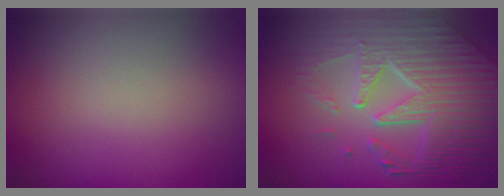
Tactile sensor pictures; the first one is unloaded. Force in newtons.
{"total": 8.8, "press": 6.0, "slide": 6.4}